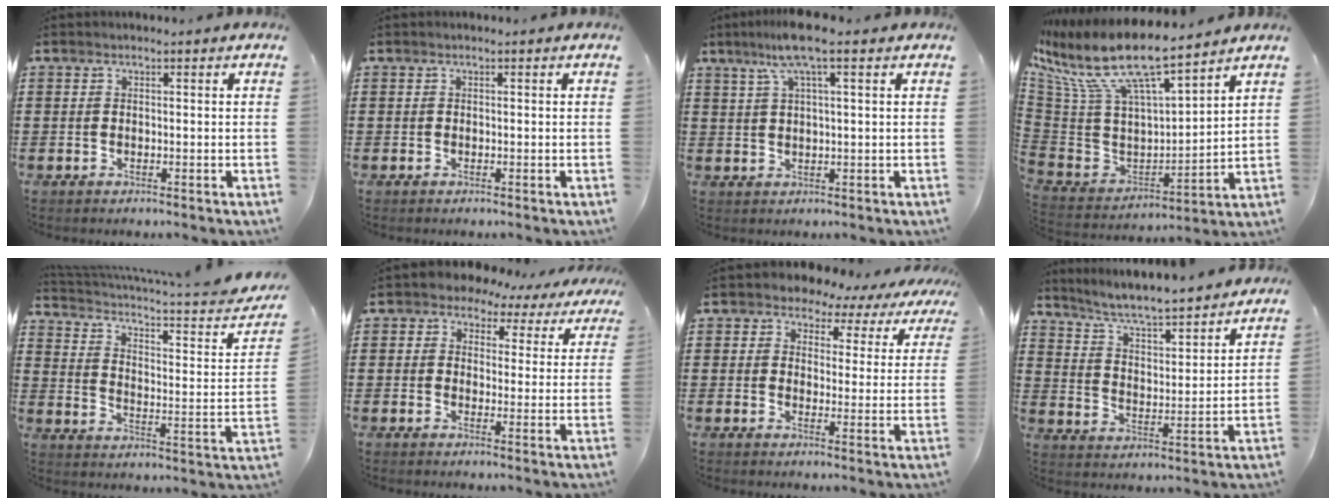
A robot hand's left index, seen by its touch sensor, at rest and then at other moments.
{"total": 0.0}
{"total": 6.5, "force": [3.3, 0.4, 5.7], "torque": [-0.116, 0.007, 0.056]}
{"total": 11.3, "force": [7.4, 2.8, 8.0], "torque": [-0.190, -0.056, 0.122]}
{"total": 4.1, "force": [2.6, 0.6, 3.1], "torque": [-0.069, -0.034, 0.035]}
{"total": 3.7, "force": [2.9, 2.2, 0.9], "torque": [-0.039, -0.013, 0.047]}
{"total": 4.1, "force": [3.6, 1.9, 0.6], "torque": [-0.038, -0.020, 0.059]}
{"total": 5.6, "force": [5.0, 0.2, 2.4], "torque": [-0.068, -0.039, 0.080]}